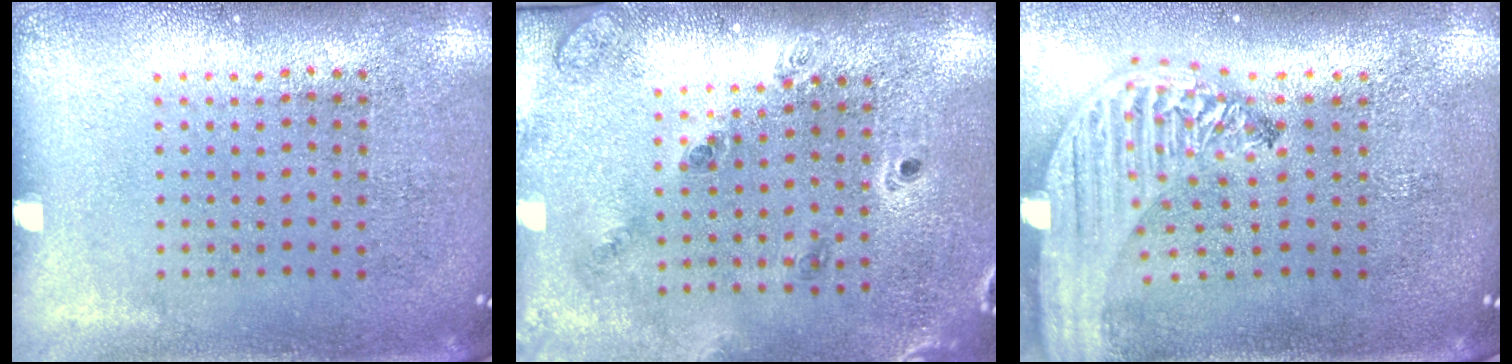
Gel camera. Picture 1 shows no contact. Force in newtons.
{"total": 1.4, "press": 1.4, "slide": 0.2}
{"total": 2.8, "press": 2.3, "slide": 1.7}